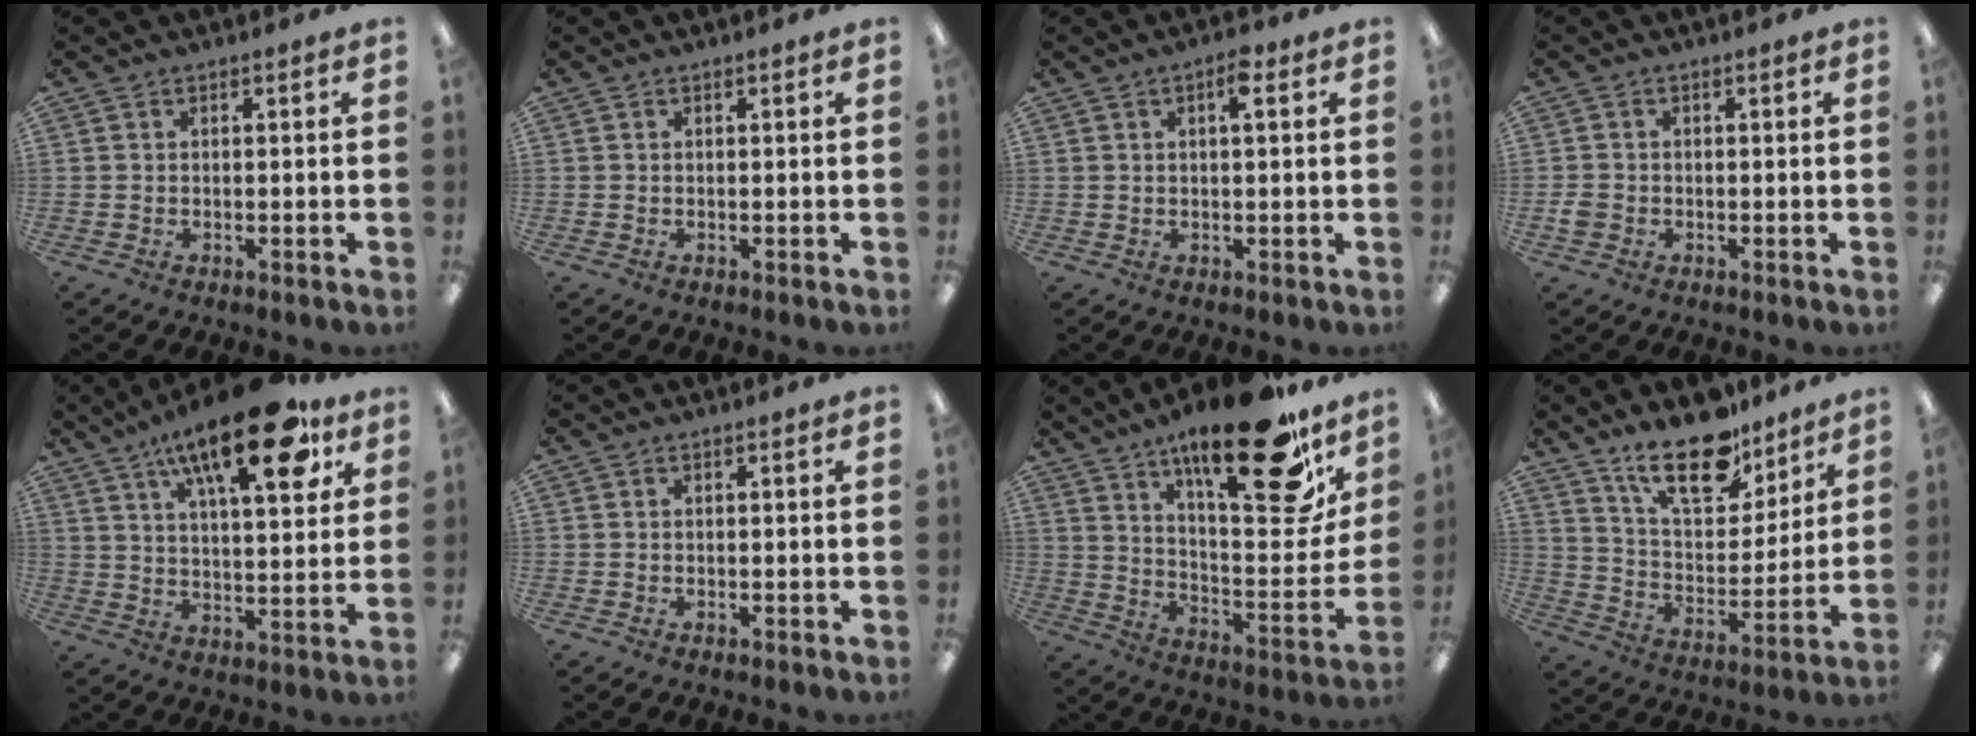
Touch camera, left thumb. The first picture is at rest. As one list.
[{"total": 0.0}, {"total": 3.8, "force": [1.9, 1.2, 3.1], "torque": [-0.042, -0.002, 0.025]}, {"total": 2.1, "force": [-0.5, 1.8, 1.0], "torque": [-0.015, 0.004, -0.009]}, {"total": 21.1, "force": [12.3, 7.0, 15.6], "torque": [-0.237, -0.055, 0.190]}, {"total": 0.0}, {"total": 25.1, "force": [17.7, 7.2, 16.2], "torque": [-0.224, -0.121, 0.280]}, {"total": 18.5, "force": [13.7, 8.0, 9.5], "torque": [-0.154, -0.079, 0.237]}]